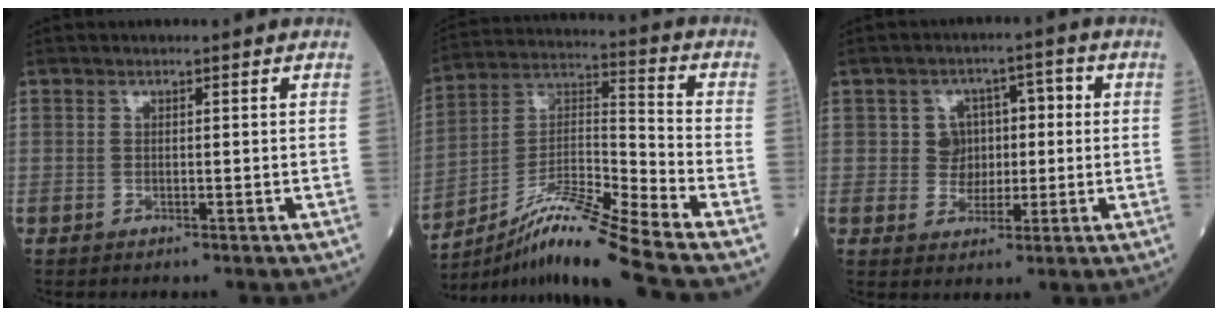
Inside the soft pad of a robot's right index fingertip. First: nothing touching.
{"total": 14.6, "force": [-11.7, -2.0, 8.5], "torque": [-0.158, 0.010, -0.209]}
{"total": 5.5, "force": [0.3, 5.0, 2.2], "torque": [-0.024, 0.024, 0.008]}